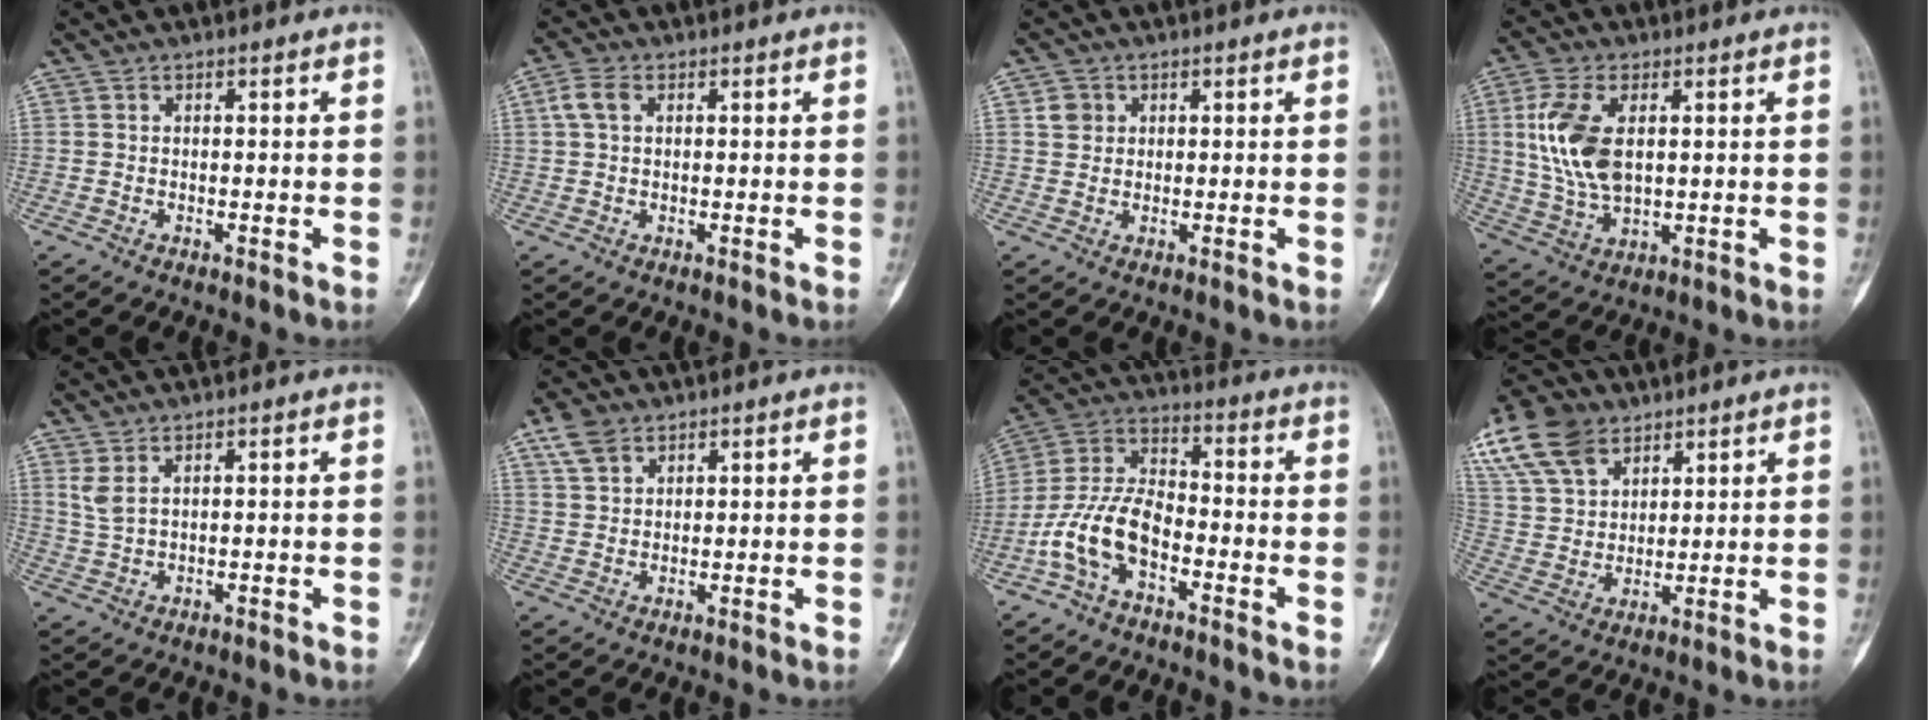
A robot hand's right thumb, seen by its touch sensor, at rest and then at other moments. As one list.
[{"total": 3.6, "force": [1.0, 2.4, 2.5], "torque": [-0.059, 0.011, 0.019]}, {"total": 2.7, "force": [1.0, 2.4, 0.8], "torque": [-0.002, -0.003, 0.015]}, {"total": 12.4, "force": [2.3, 6.9, 10.1], "torque": [-0.211, -0.008, 0.051]}, {"total": 2.8, "force": [1.4, 1.1, 2.2], "torque": [-0.051, -0.001, 0.037]}, {"total": 5.2, "force": [3.2, 3.2, 2.5], "torque": [-0.040, -0.005, 0.068]}, {"total": 11.5, "force": [-4.8, 6.3, 8.4], "torque": [-0.170, 0.045, -0.099]}, {"total": 14.5, "force": [8.6, 9.0, 7.4], "torque": [-0.134, -0.006, 0.168]}]